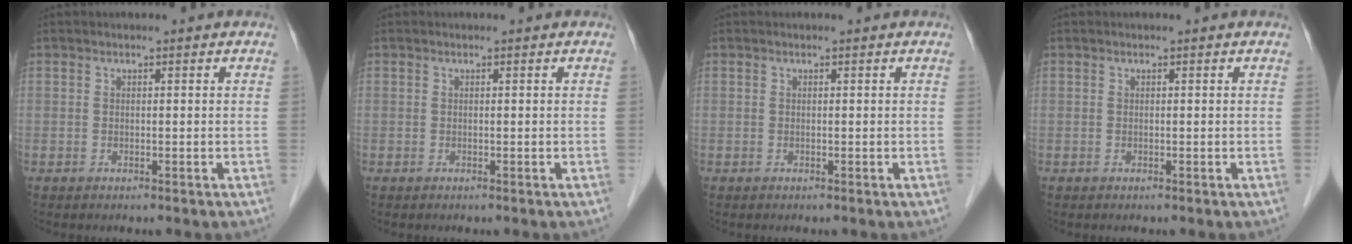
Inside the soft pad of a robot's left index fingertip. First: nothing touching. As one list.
[{"total": 0.0}, {"total": 0.0}, {"total": 0.0}]